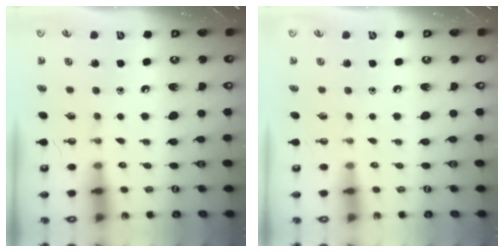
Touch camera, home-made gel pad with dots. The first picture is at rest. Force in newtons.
{"total": 0.0}